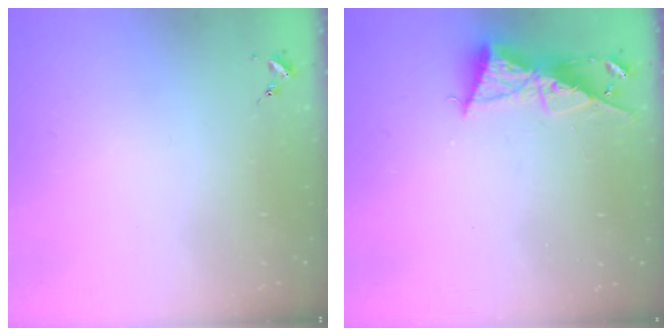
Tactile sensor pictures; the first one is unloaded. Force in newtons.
{"total": 9.4, "press": 9.4, "slide": 0.6}